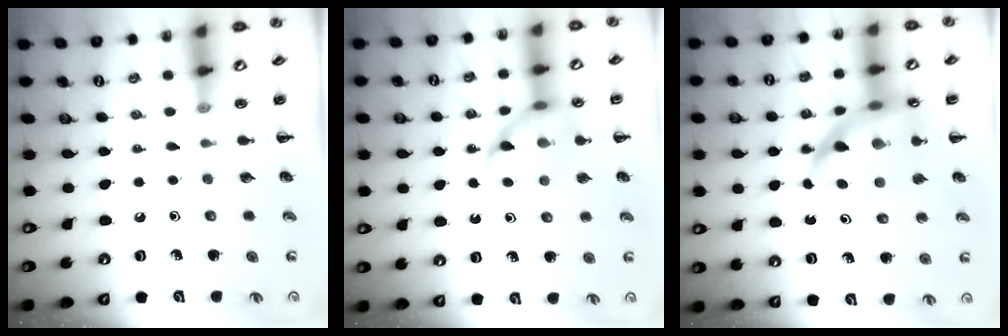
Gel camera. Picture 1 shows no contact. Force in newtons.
{"total": 12.1, "press": 11.9, "slide": 2.0}
{"total": 17.9, "press": 17.3, "slide": 4.5}